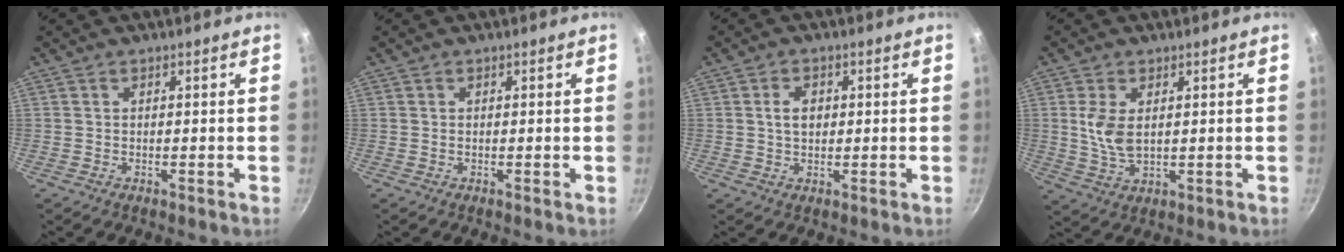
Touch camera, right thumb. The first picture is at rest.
{"total": 0.0}
{"total": 3.6, "force": [0.5, 2.5, 2.6], "torque": [-0.031, 0.003, 0.009]}
{"total": 6.3, "force": [1.2, 3.5, 5.1], "torque": [-0.101, -0.010, 0.029]}